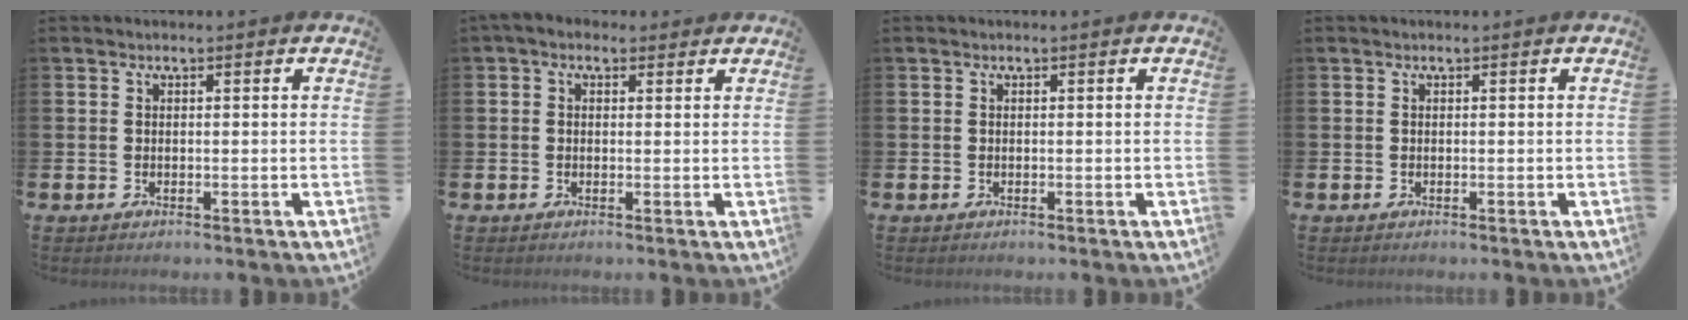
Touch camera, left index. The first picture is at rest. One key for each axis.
{"total": 1.8, "fx": 1.1, "fy": 1.3, "fz": 0.7, "tx": -0.012, "ty": 0.005, "tz": 0.017}
{"total": 0.0}
{"total": 0.0}